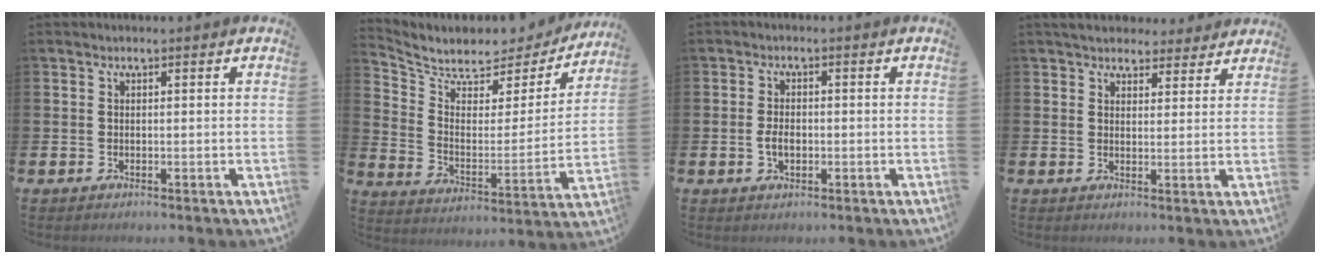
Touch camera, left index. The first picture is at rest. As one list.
[{"total": 6.3, "force": [5.7, 2.6, 1.0], "torque": [-0.057, -0.052, 0.092]}, {"total": 2.6, "force": [-0.5, 1.7, 1.9], "torque": [-0.021, -0.002, -0.014]}, {"total": 4.7, "force": [4.4, 1.7, 0.4], "torque": [-0.007, -0.024, 0.077]}]